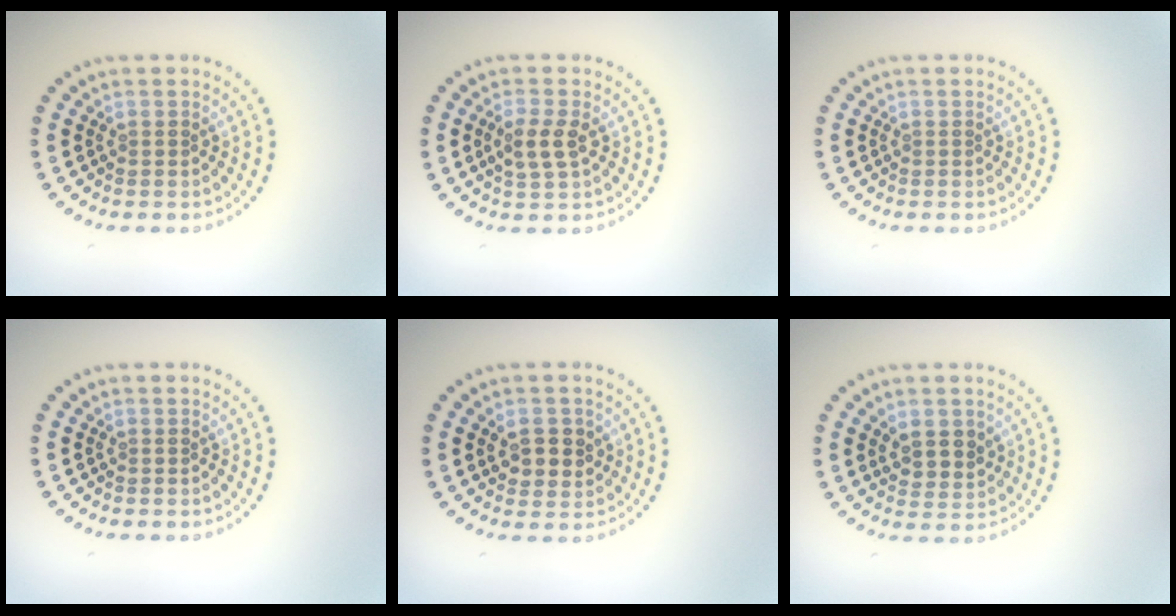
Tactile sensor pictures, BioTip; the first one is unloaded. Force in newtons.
{"total": 2.6, "press": 2.5, "slide": 0.5}
{"total": 0.0}
{"total": 0.0}
{"total": 2.7, "press": 2.7, "slide": 0.6}
{"total": 2.5, "press": 2.3, "slide": 0.9}